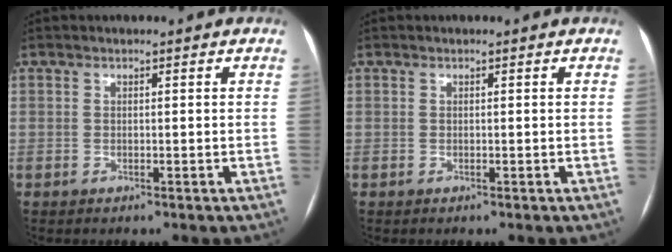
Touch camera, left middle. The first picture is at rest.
{"total": 0.0}